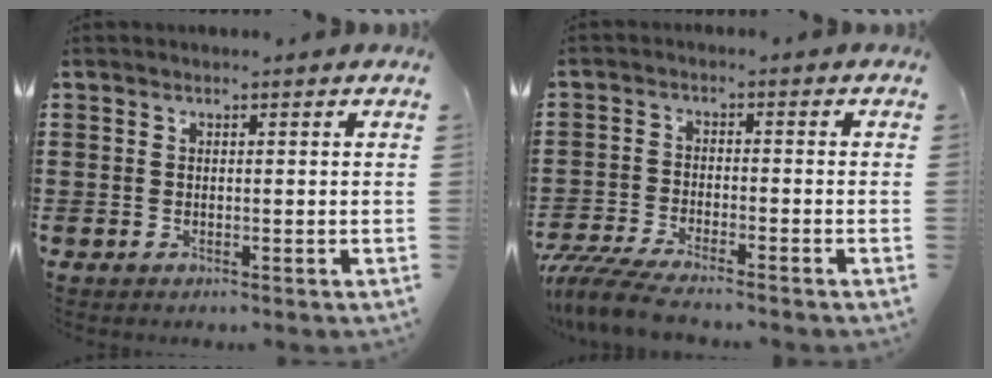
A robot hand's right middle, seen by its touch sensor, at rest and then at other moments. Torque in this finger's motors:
{"motor_torque": [1.14, 0.10, 0.46, 0.13]}